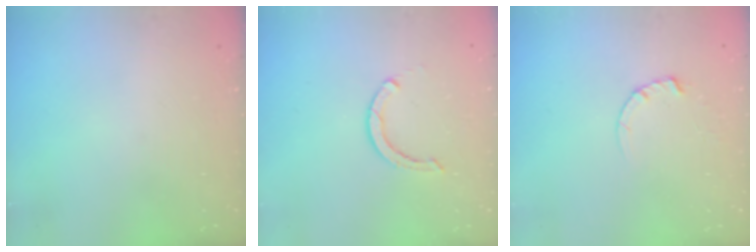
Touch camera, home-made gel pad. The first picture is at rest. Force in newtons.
{"total": 2.6, "press": 2.6, "slide": 0.1}
{"total": 2.4, "press": 2.4, "slide": 0.3}